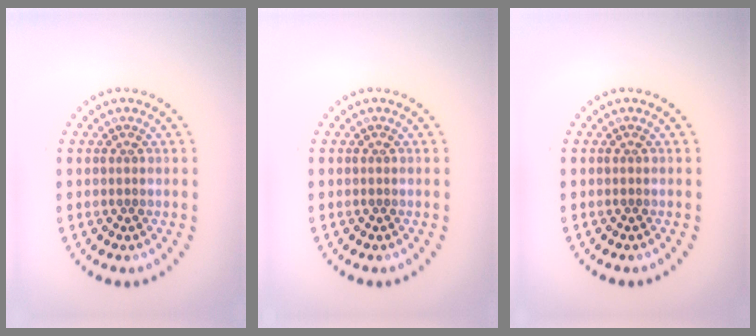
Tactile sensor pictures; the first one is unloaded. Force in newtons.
{"total": 0.0}
{"total": 0.0}